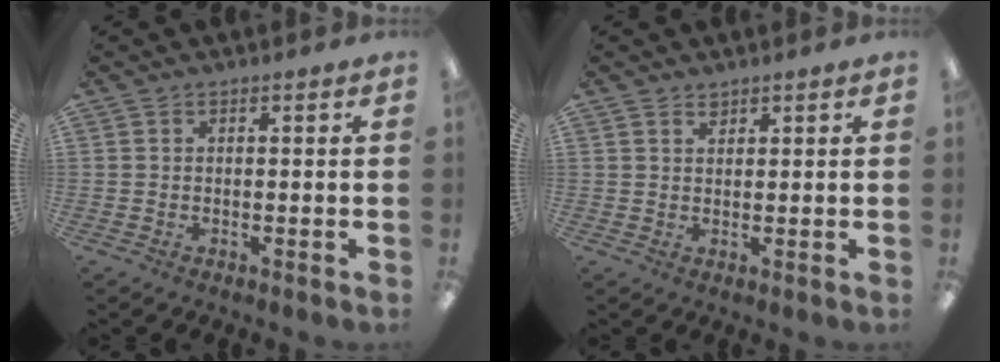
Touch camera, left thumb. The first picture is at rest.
{"total": 1.7, "force": [1.4, 0.7, 0.5], "torque": [-0.012, -0.002, 0.027]}